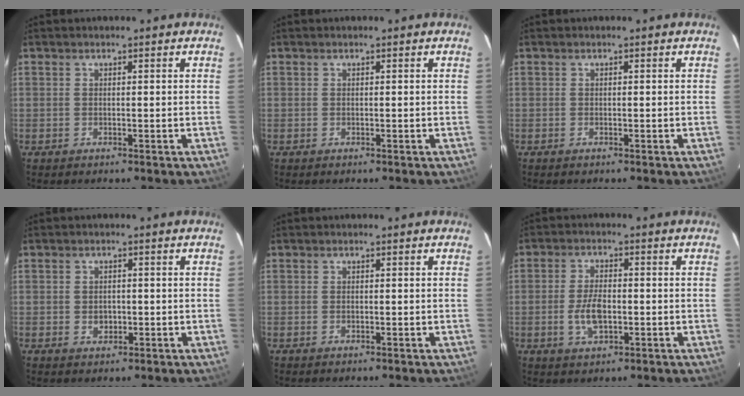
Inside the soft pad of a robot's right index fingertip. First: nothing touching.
{"total": 0.0}
{"total": 0.0}
{"total": 2.6, "force": [-0.5, 2.1, 1.4], "torque": [-0.023, 0.004, -0.005]}
{"total": 0.5, "force": [-0.2, 0.3, 0.4], "torque": [-0.005, 0.002, -0.002]}
{"total": 6.1, "force": [-1.4, 3.0, 5.1], "torque": [-0.104, 0.001, -0.023]}